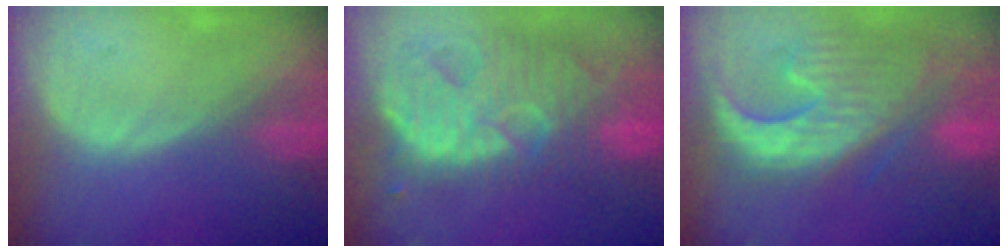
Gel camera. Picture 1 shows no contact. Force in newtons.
{"total": 13.7, "press": 11.6, "slide": 7.3}
{"total": 13.3, "press": 11.3, "slide": 7.0}